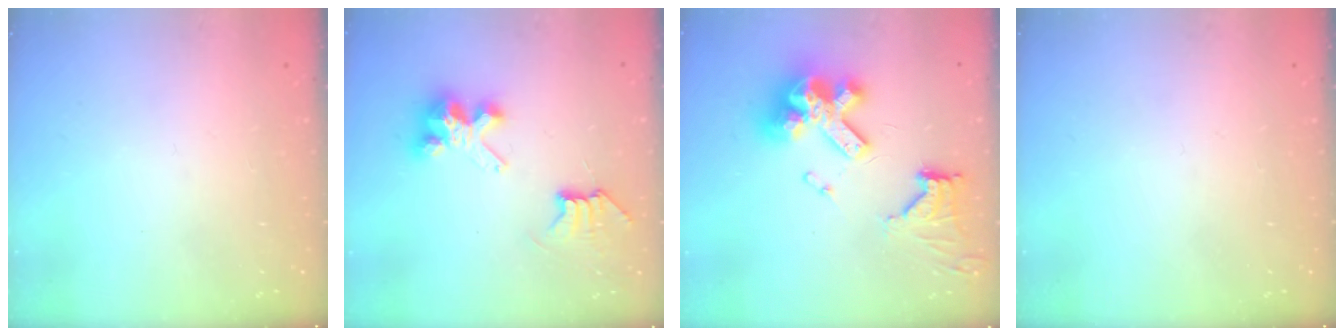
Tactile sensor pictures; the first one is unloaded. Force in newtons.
{"total": 7.7, "press": 7.7, "slide": 0.1}
{"total": 17.4, "press": 17.3, "slide": 1.8}
{"total": 0.0}